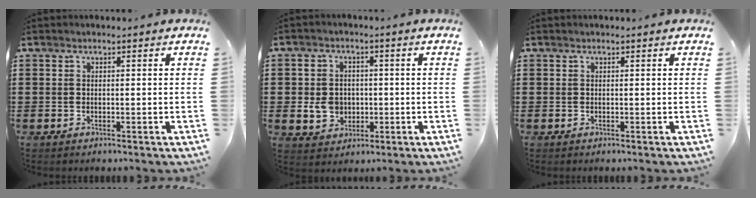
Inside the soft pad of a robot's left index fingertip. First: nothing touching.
{"total": 5.1, "force": [-0.5, 4.5, 2.3], "torque": [-0.054, 0.006, -0.013]}
{"total": 0.0}